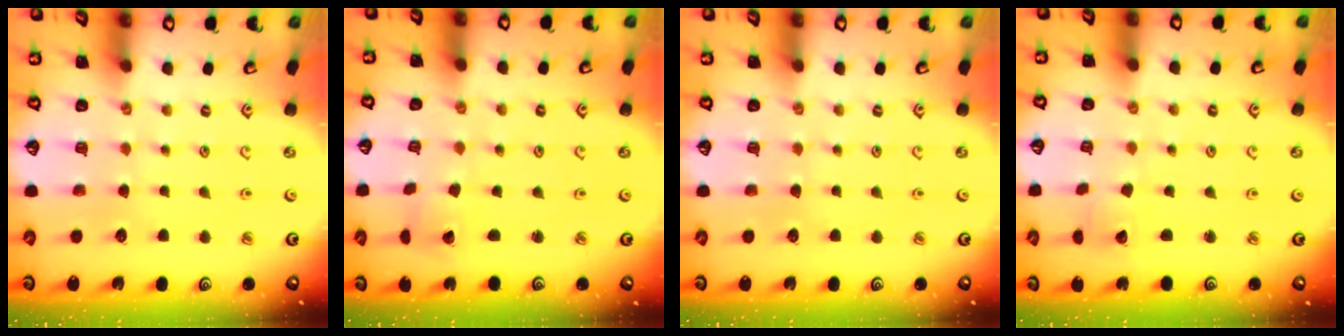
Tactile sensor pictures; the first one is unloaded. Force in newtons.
{"total": 1.9, "press": 1.9, "slide": 0.0}
{"total": 0.0}
{"total": 2.6, "press": 2.6, "slide": 0.4}